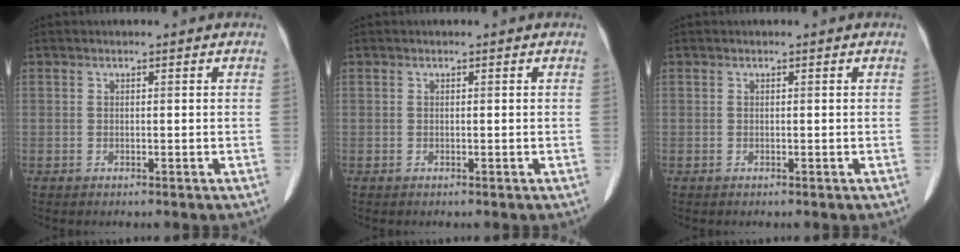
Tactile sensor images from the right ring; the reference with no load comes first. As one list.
[{"total": 0.0}, {"total": 0.0}]